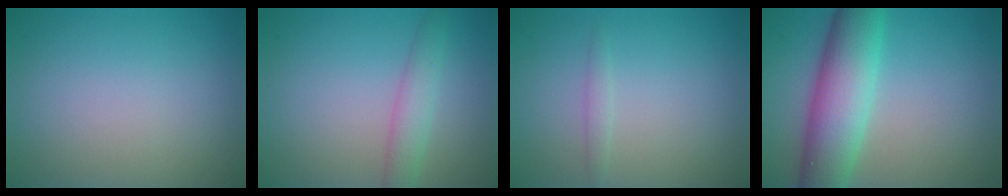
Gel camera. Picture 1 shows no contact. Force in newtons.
{"total": 2.6, "press": 2.6, "slide": 0.1}
{"total": 0.8, "press": 0.8, "slide": 0.0}
{"total": 8.1, "press": 8.1, "slide": 0.1}